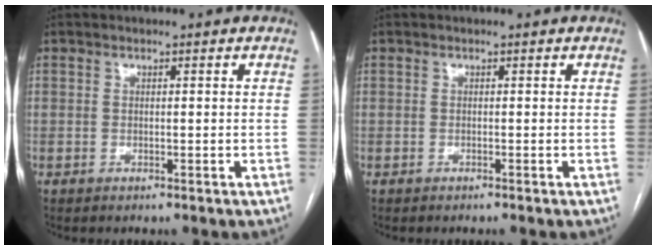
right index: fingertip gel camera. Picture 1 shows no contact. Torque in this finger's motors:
{"motor_torque": [-0.19, 0.09, -0.05, 0.00]}